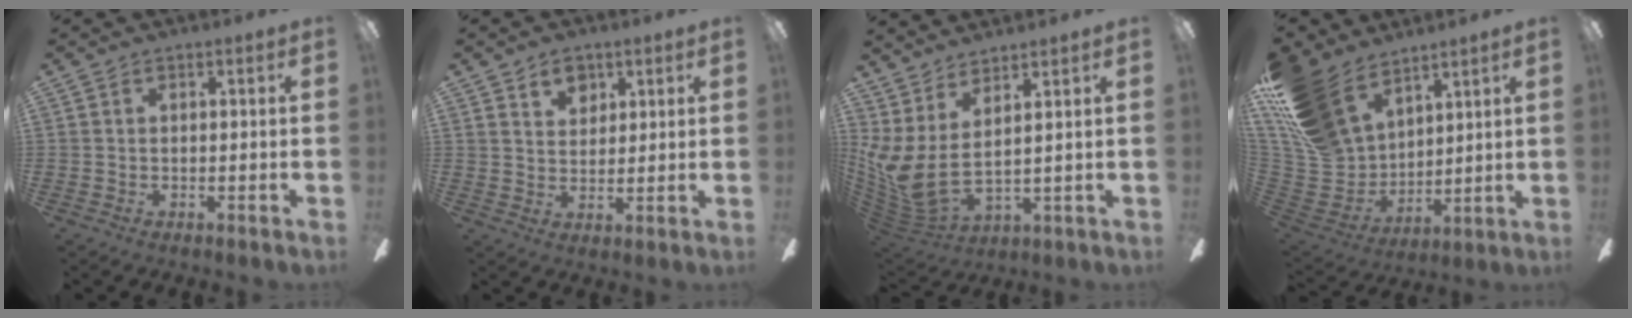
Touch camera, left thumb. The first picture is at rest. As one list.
[{"total": 5.7, "force": [3.8, 3.9, 1.9], "torque": [-0.021, -0.008, 0.063]}, {"total": 8.4, "force": [2.9, 3.3, 7.2], "torque": [-0.183, -0.053, 0.050]}, {"total": 19.9, "force": [13.1, 11.9, 9.2], "torque": [-0.225, -0.071, 0.252]}]